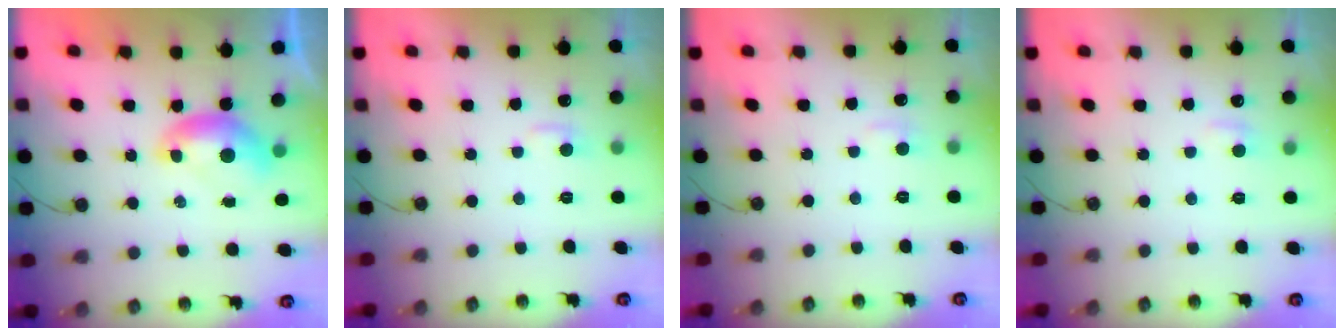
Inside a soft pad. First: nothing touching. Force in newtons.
{"total": 2.8, "press": 2.7, "slide": 0.5}
{"total": 1.8, "press": 1.7, "slide": 0.6}
{"total": 1.3, "press": 1.2, "slide": 0.6}